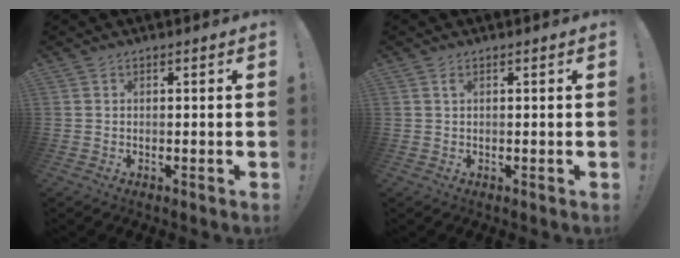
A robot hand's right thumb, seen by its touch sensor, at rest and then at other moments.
{"total": 0.9, "force": [0.4, 0.1, 0.8], "torque": [-0.009, -0.001, 0.004]}